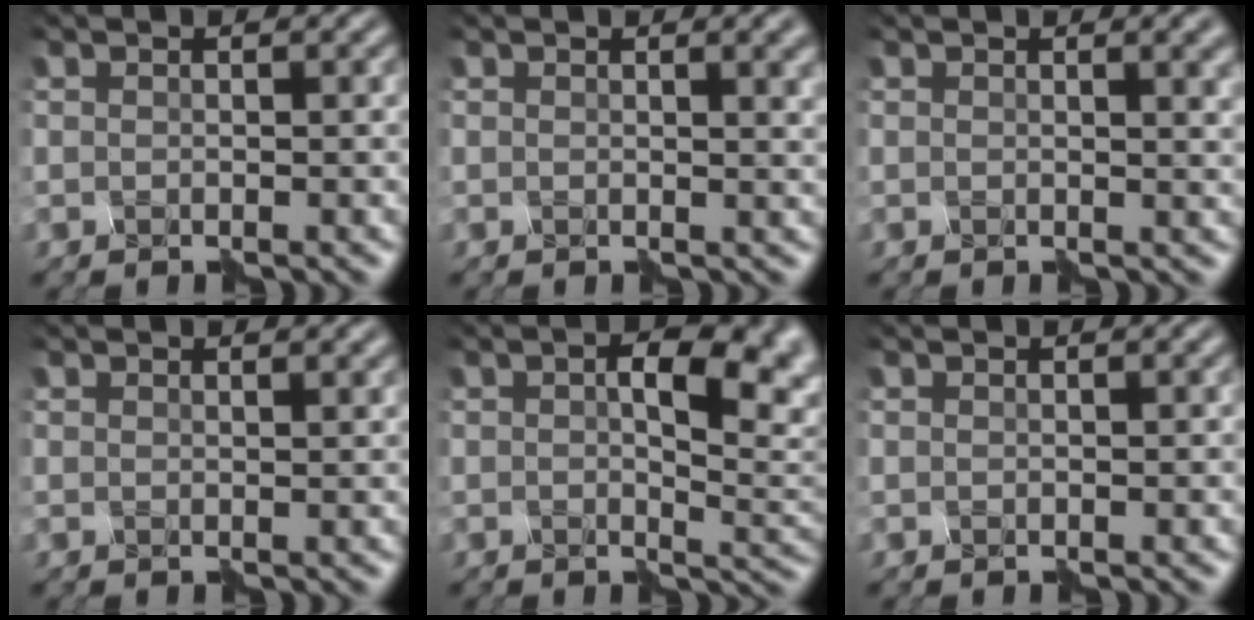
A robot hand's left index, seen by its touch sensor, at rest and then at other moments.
{"total": 2.4, "force": [1.0, 0.7, 2.0], "torque": [-0.016, 0.012, 0.007]}
{"total": 2.4, "force": [1.1, 0.8, 2.1], "torque": [-0.016, 0.012, 0.008]}
{"total": 0.7, "force": [0.6, 0.0, 0.2], "torque": [-0.001, 0.001, 0.006]}
{"total": 7.8, "force": [2.5, 3.3, 6.6], "torque": [-0.083, 0.011, 0.042]}
{"total": 0.0}